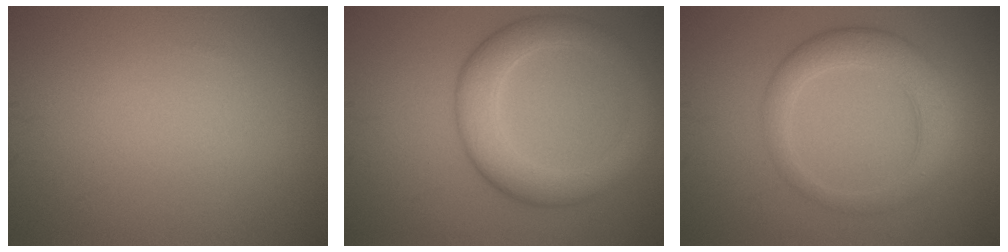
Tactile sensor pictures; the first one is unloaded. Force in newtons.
{"total": 5.7, "press": 5.7, "slide": 0.1}
{"total": 4.8, "press": 4.7, "slide": 0.1}